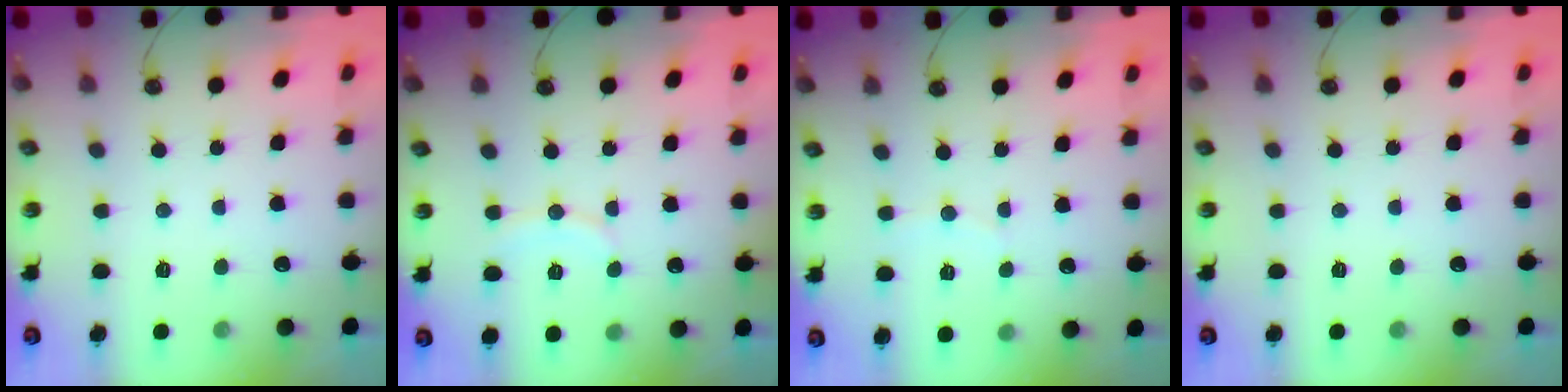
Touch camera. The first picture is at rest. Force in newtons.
{"total": 5.6, "press": 5.6, "slide": 0.6}
{"total": 3.2, "press": 3.1, "slide": 0.3}
{"total": 0.0}